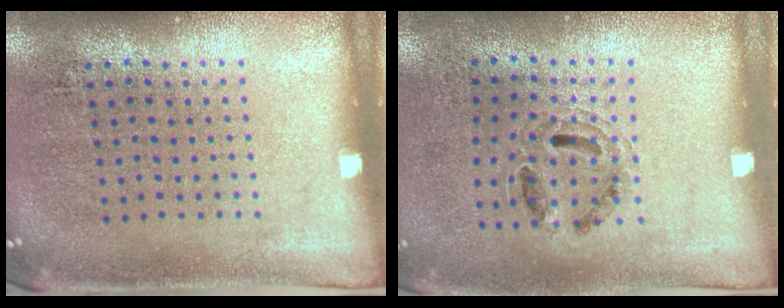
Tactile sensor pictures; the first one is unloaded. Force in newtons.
{"total": 0.9, "press": 0.8, "slide": 0.3}